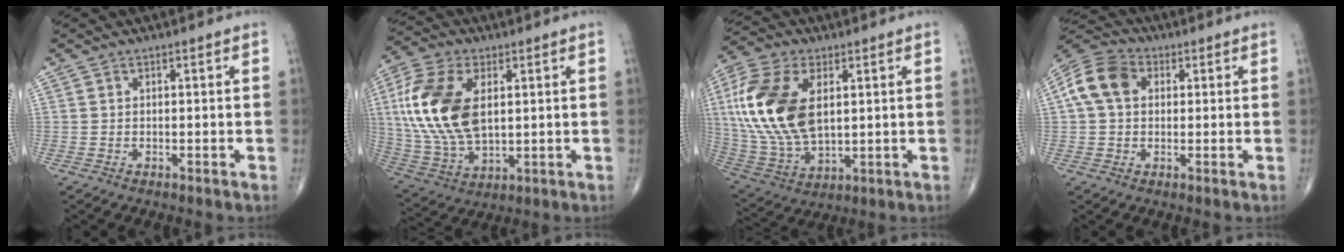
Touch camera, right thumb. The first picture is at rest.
{"total": 18.8, "force": [3.3, 10.7, 15.1], "torque": [-0.316, -0.012, 0.064]}
{"total": 20.2, "force": [3.8, 11.5, 16.2], "torque": [-0.340, -0.015, 0.074]}
{"total": 9.6, "force": [1.9, 7.0, 6.2], "torque": [-0.119, 0.024, 0.026]}